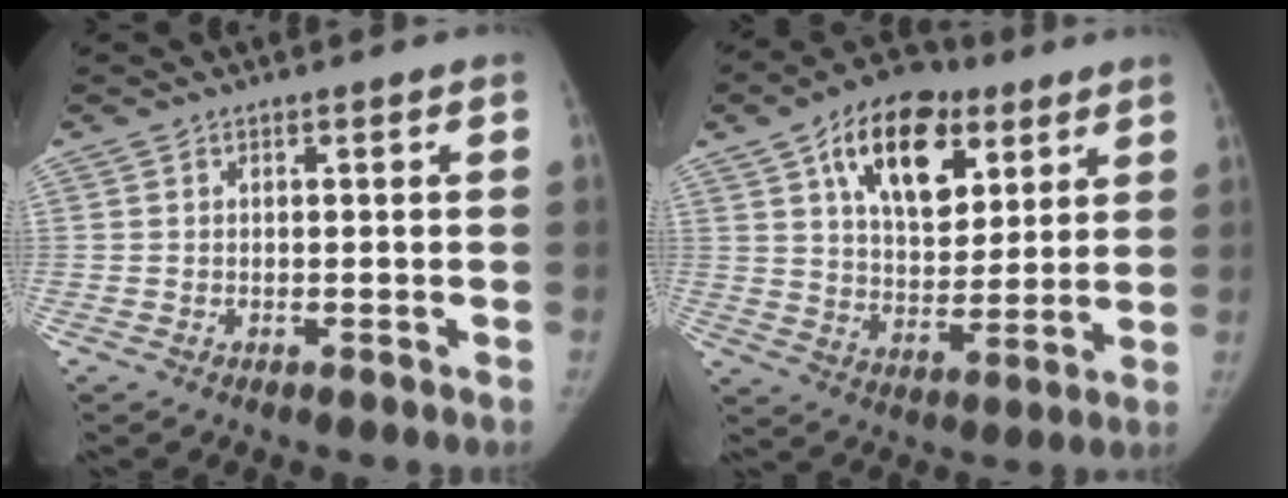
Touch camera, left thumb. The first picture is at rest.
{"total": 19.0, "force": [9.0, 11.0, 12.5], "torque": [-0.149, -0.026, 0.146]}